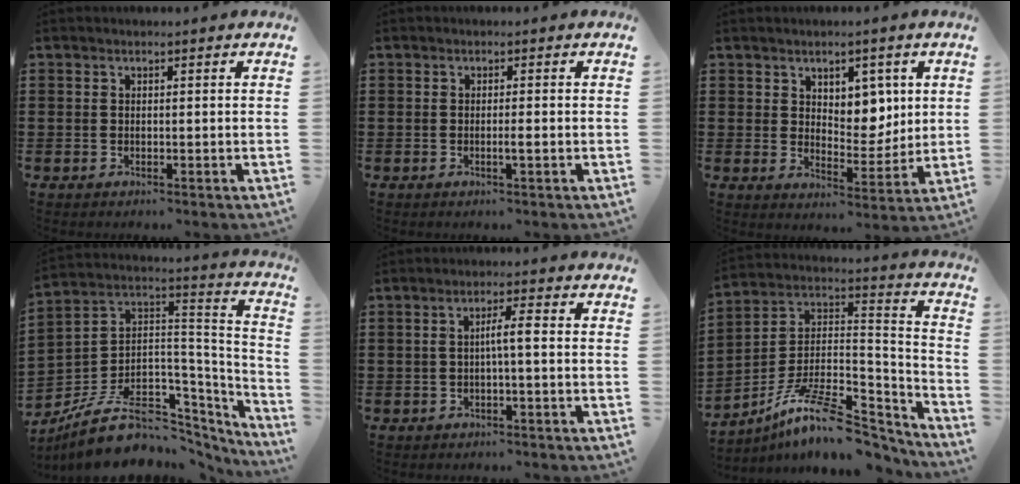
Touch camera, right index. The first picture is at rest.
{"total": 1.5, "force": [-0.5, -0.1, 1.4], "torque": [-0.023, -0.004, -0.009]}
{"total": 5.3, "force": [3.0, 3.7, 2.3], "torque": [-0.037, -0.005, 0.049]}
{"total": 11.8, "force": [-6.2, 7.4, 6.8], "torque": [-0.144, 0.013, -0.099]}
{"total": 3.3, "force": [-0.3, 0.1, 3.3], "torque": [-0.062, 0.001, -0.010]}
{"total": 12.7, "force": [-9.4, 3.6, 7.8], "torque": [-0.146, 0.023, -0.178]}